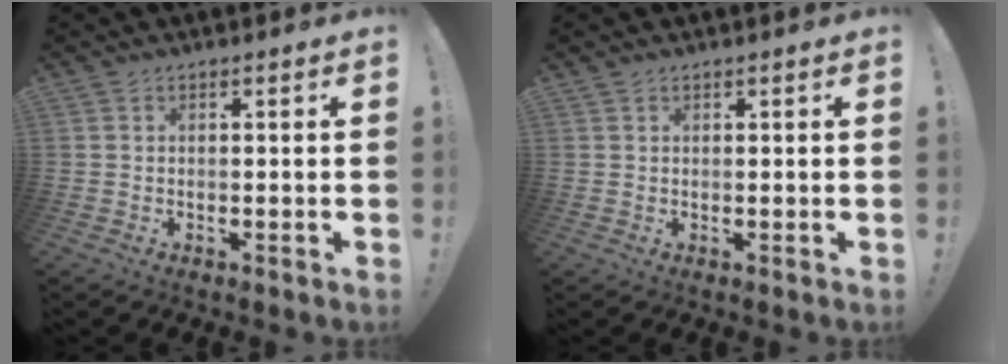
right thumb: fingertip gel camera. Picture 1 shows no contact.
{"total": 0.6, "force": [0.5, 0.3, 0.1], "torque": [0.001, -0.001, 0.010]}